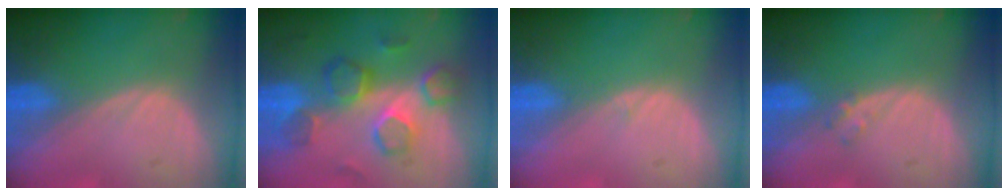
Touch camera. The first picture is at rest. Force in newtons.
{"total": 8.7, "press": 8.4, "slide": 2.2}
{"total": 0.6, "press": 0.2, "slide": 0.5}
{"total": 1.2, "press": 1.2, "slide": 0.2}